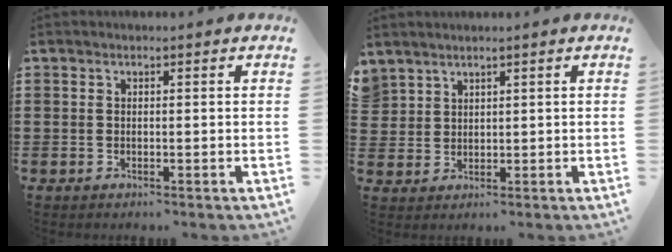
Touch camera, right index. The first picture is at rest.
{"total": 2.3, "force": [2.0, 1.1, -0.3], "torque": [-0.002, 0.004, 0.040]}